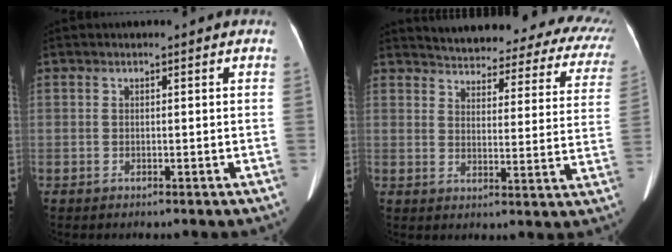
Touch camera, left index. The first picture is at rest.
{"total": 23.6, "force": [20.9, 6.7, 8.7], "torque": [-0.108, -0.029, 0.229]}